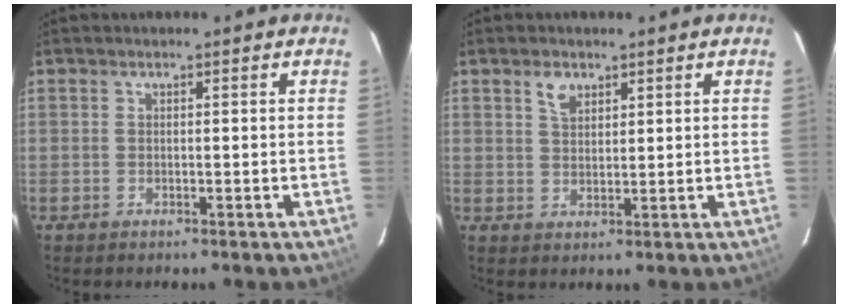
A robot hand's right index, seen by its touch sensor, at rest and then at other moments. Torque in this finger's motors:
{"motor_torque": [0.01, 0.00, 0.07, 0.02]}